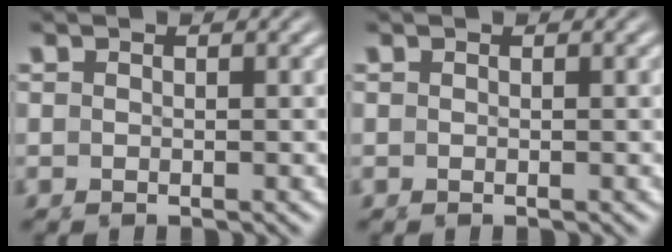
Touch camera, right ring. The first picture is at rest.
{"total": 0.0}